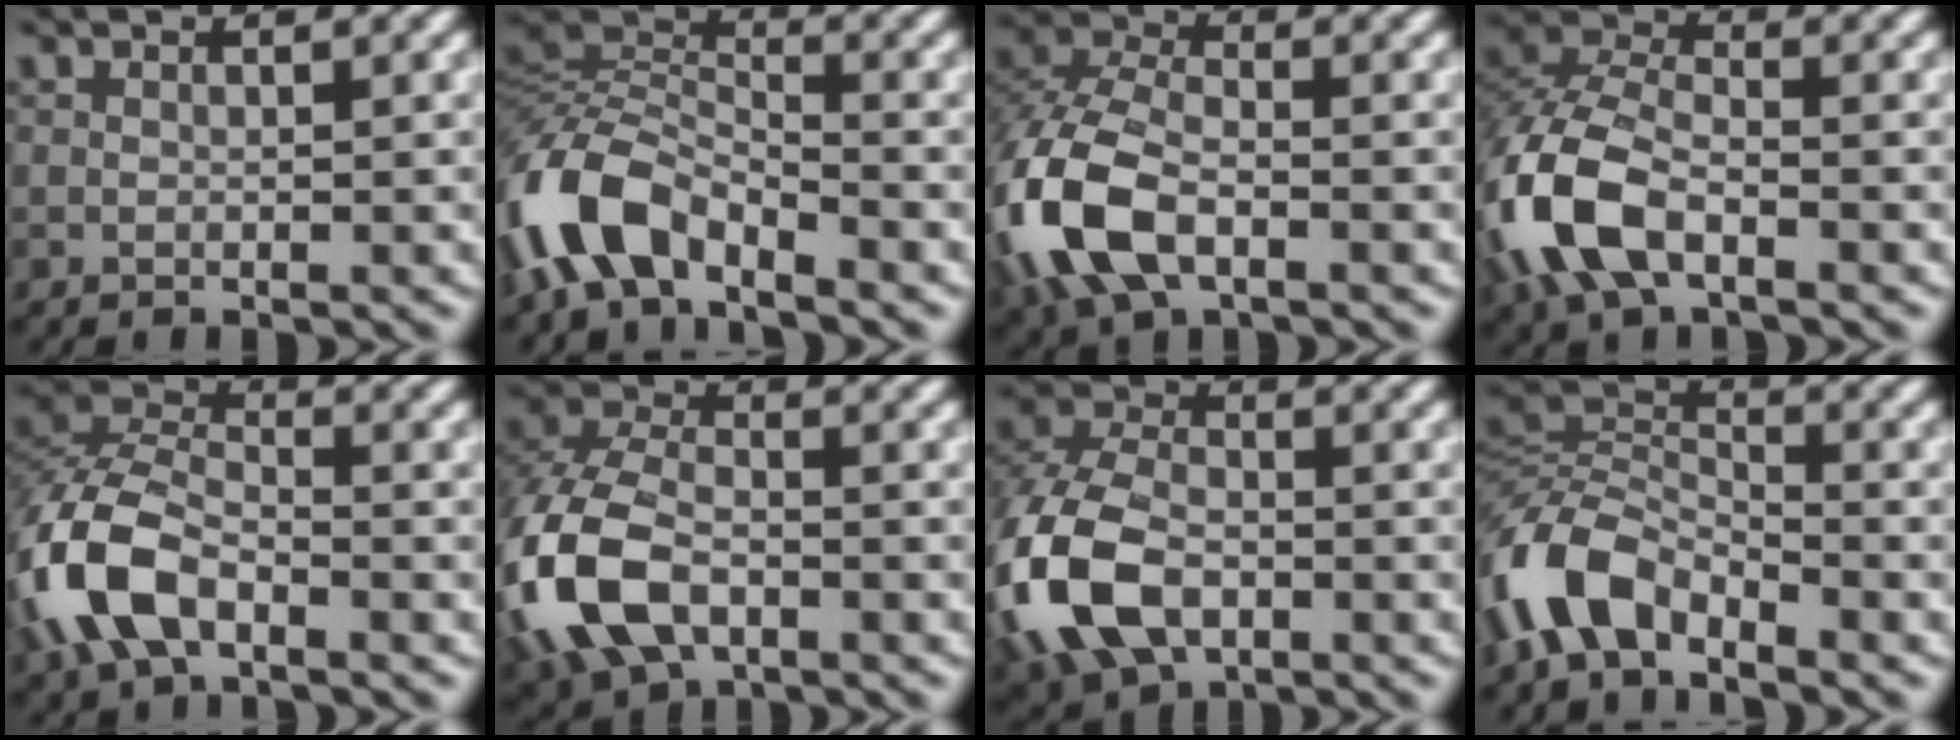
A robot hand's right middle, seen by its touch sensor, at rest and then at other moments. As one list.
[{"total": 7.5, "force": [-4.5, 3.4, 5.0], "torque": [-0.106, 0.000, -0.103]}, {"total": 9.6, "force": [-3.6, 5.4, 7.1], "torque": [-0.181, -0.007, -0.084]}, {"total": 8.8, "force": [-3.5, 4.7, 6.5], "torque": [-0.161, 0.000, -0.085]}, {"total": 7.6, "force": [-3.4, 4.1, 5.4], "torque": [-0.126, 0.004, -0.077]}, {"total": 10.1, "force": [-3.7, 6.4, 6.9], "torque": [-0.175, -0.012, -0.080]}, {"total": 11.4, "force": [-3.9, 7.4, 7.7], "torque": [-0.196, -0.020, -0.082]}, {"total": 6.3, "force": [-4.0, 3.0, 3.9], "torque": [-0.081, 0.001, -0.092]}]